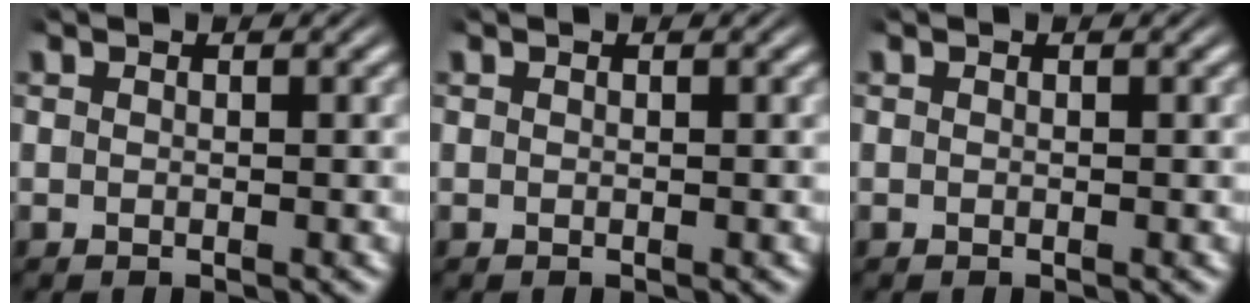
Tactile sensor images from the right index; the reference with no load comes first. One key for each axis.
{"total": 0.0}
{"total": 0.0}